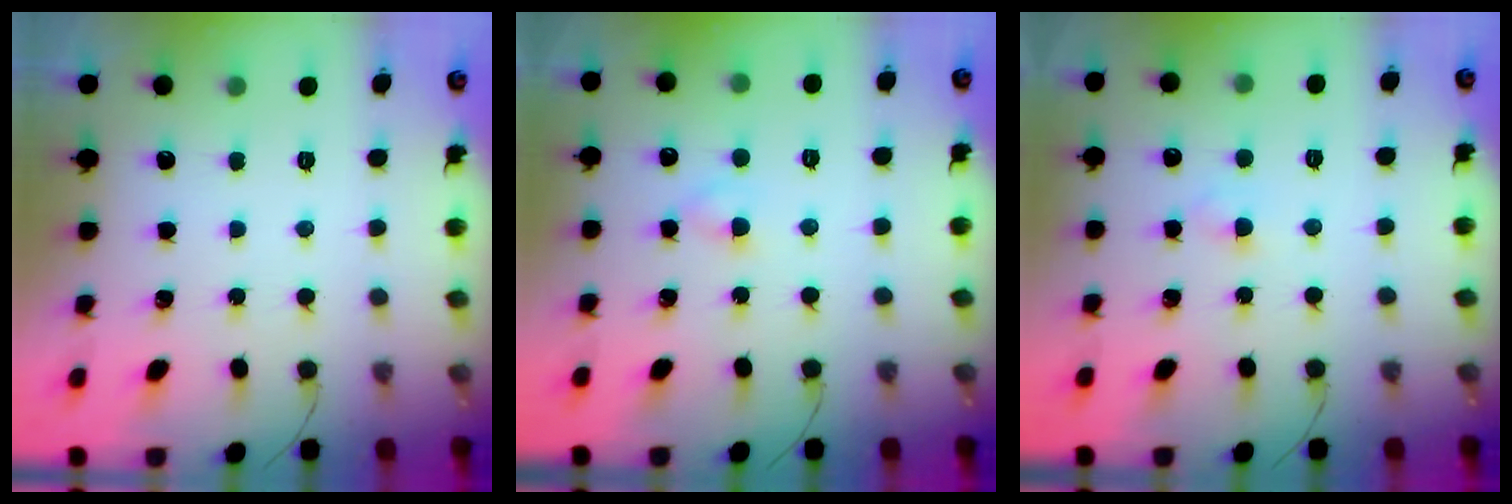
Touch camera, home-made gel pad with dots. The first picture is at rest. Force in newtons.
{"total": 2.6, "press": 2.3, "slide": 1.2}
{"total": 2.6, "press": 2.4, "slide": 1.0}